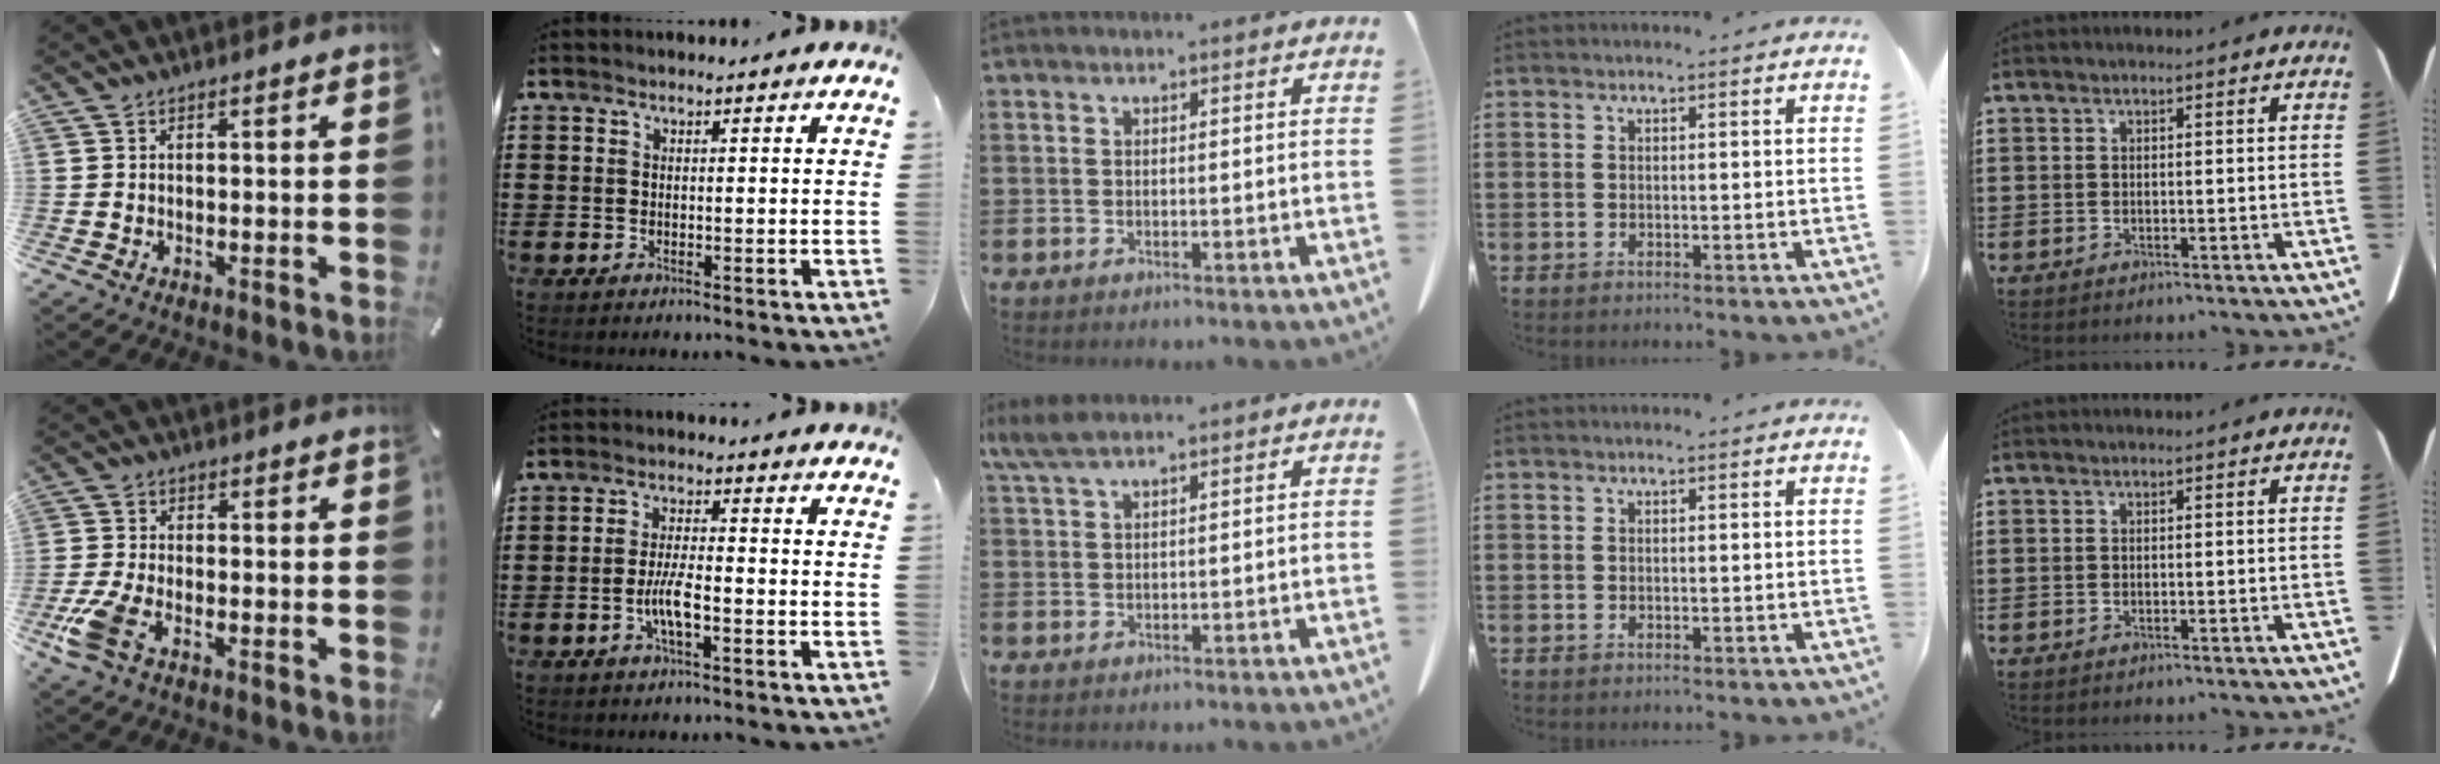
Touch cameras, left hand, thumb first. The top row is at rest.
{"thumb": {"total": 7.3, "force": [-3.5, 3.5, 5.5], "torque": [-0.136, -0.005, -0.066]}, "index": {"total": 5.2, "force": [-1.7, 1.2, 4.8], "torque": [-0.100, 0.000, -0.037]}, "middle": {"total": 3.7, "force": [2.4, 0.9, 2.6], "torque": [-0.063, -0.001, 0.044]}}